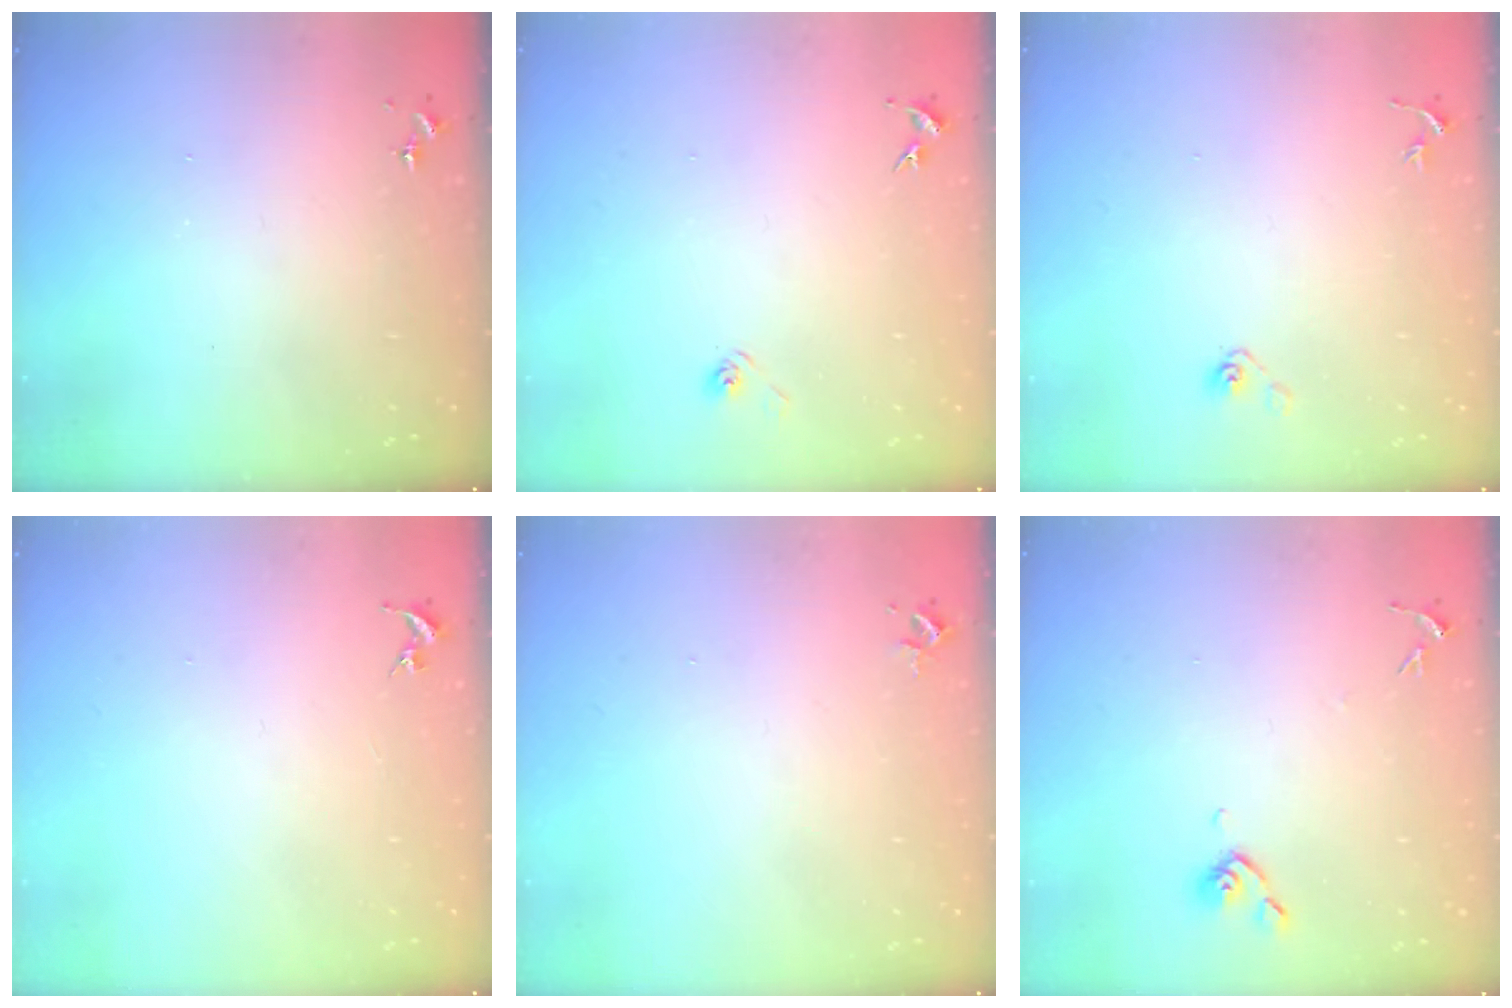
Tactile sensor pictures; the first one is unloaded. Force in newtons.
{"total": 2.9, "press": 2.5, "slide": 1.5}
{"total": 4.0, "press": 3.3, "slide": 2.2}
{"total": 0.0}
{"total": 2.4, "press": 2.4, "slide": 0.3}
{"total": 5.8, "press": 5.8, "slide": 0.7}